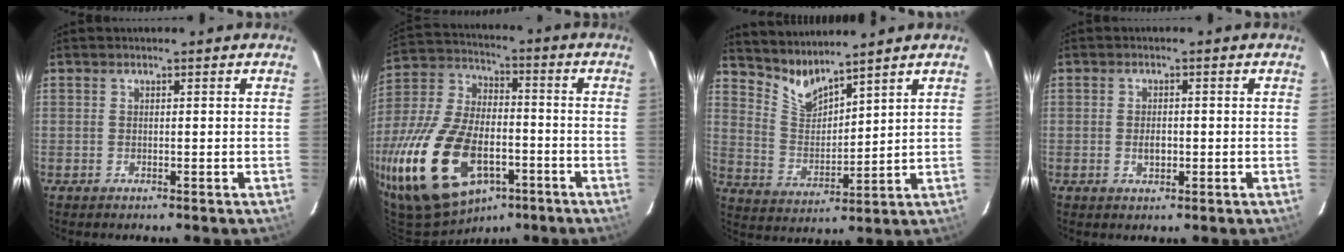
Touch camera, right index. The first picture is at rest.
{"total": 25.5, "force": [-11.6, 13.9, 18.0], "torque": [-0.384, -0.022, -0.187]}
{"total": 6.8, "force": [6.1, -0.1, 3.0], "torque": [-0.065, -0.021, 0.129]}
{"total": 2.3, "force": [-0.4, 1.5, 1.7], "torque": [-0.029, -0.001, -0.006]}